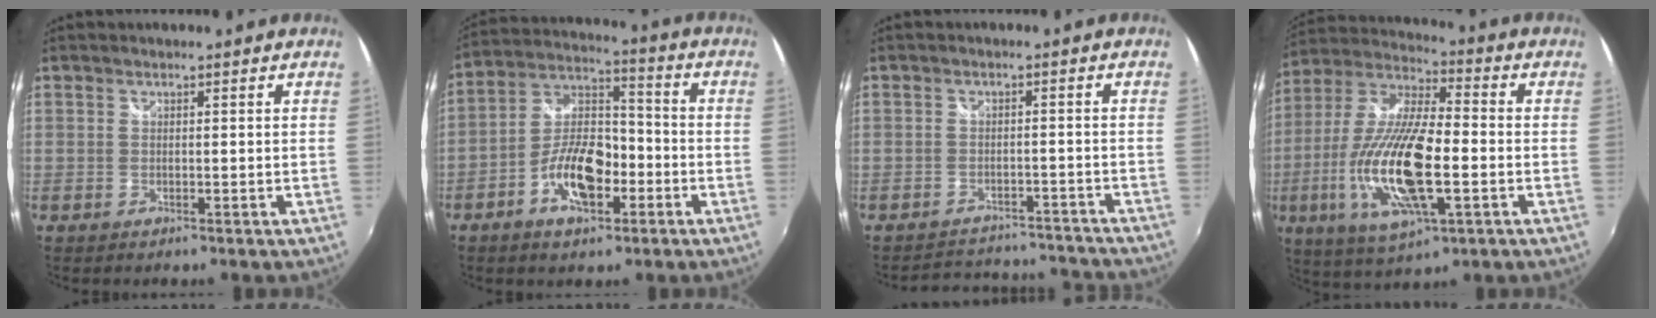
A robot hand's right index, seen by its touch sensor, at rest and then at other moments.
{"total": 12.2, "force": [-5.2, 6.0, 9.3], "torque": [-0.182, 0.017, -0.089]}
{"total": 12.7, "force": [-11.6, 4.5, 2.4], "torque": [-0.053, 0.031, -0.139]}
{"total": 20.4, "force": [-5.0, 6.5, 18.7], "torque": [-0.377, -0.023, -0.092]}